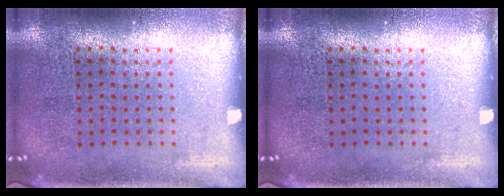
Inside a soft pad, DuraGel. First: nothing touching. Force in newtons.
{"total": 0.0}